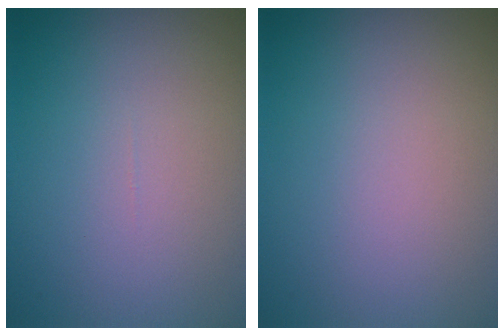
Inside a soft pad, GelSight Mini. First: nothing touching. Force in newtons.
{"total": 0.0}